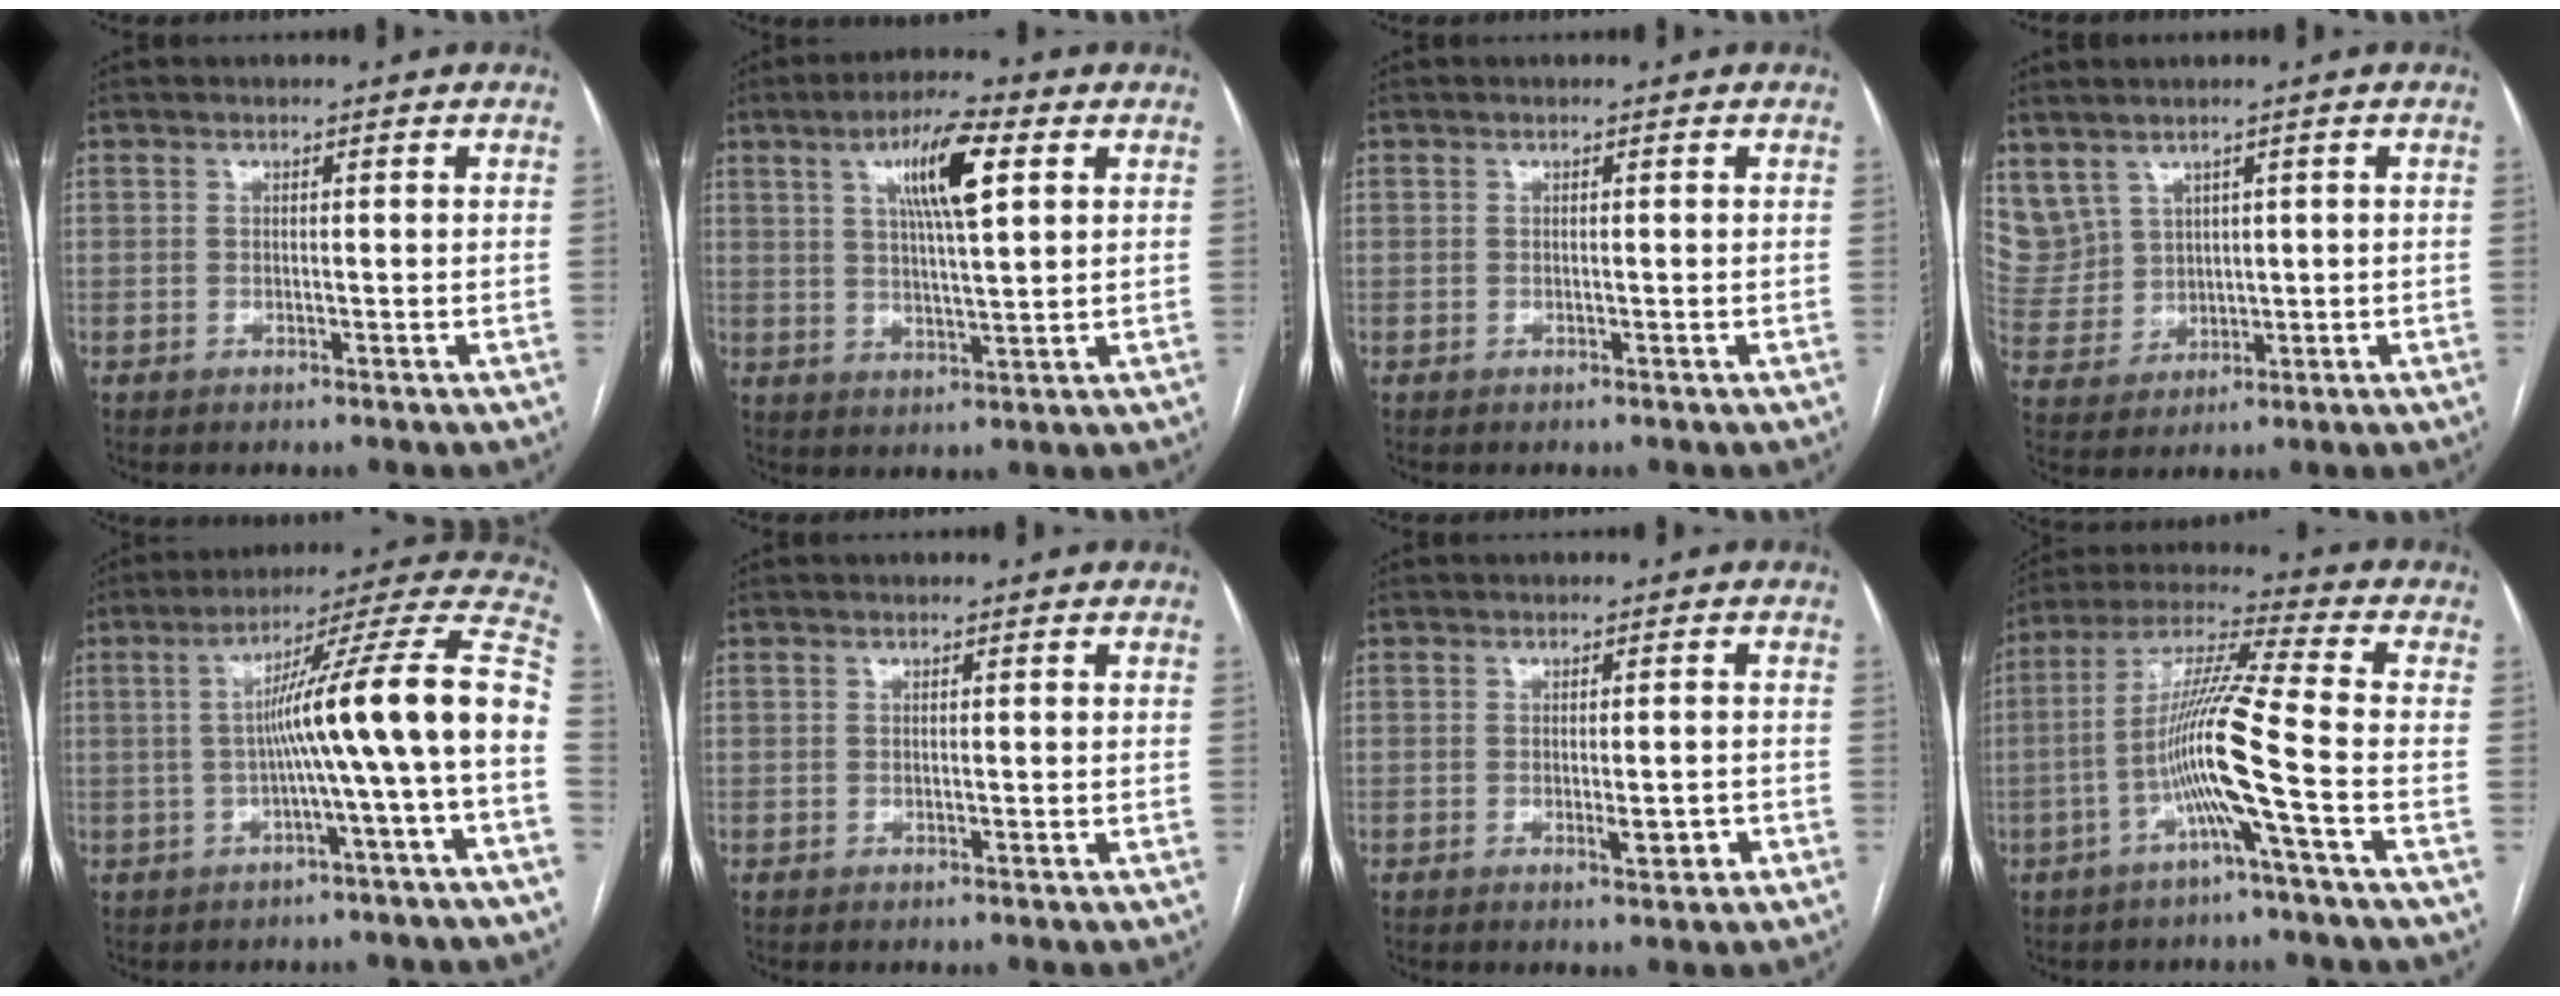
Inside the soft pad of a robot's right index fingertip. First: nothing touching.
{"total": 9.6, "force": [3.7, 1.3, 8.7], "torque": [-0.153, 0.010, 0.063]}
{"total": 0.0}
{"total": 3.8, "force": [2.7, 2.5, 0.9], "torque": [-0.022, 0.007, 0.068]}
{"total": 15.1, "force": [-2.1, -1.8, 14.9], "torque": [-0.202, 0.033, -0.041]}
{"total": 0.0}
{"total": 2.6, "force": [-0.9, 0.7, 2.3], "torque": [-0.034, -0.001, -0.010]}
{"total": 11.8, "force": [-3.7, -1.5, 11.1], "torque": [-0.214, 0.009, -0.077]}